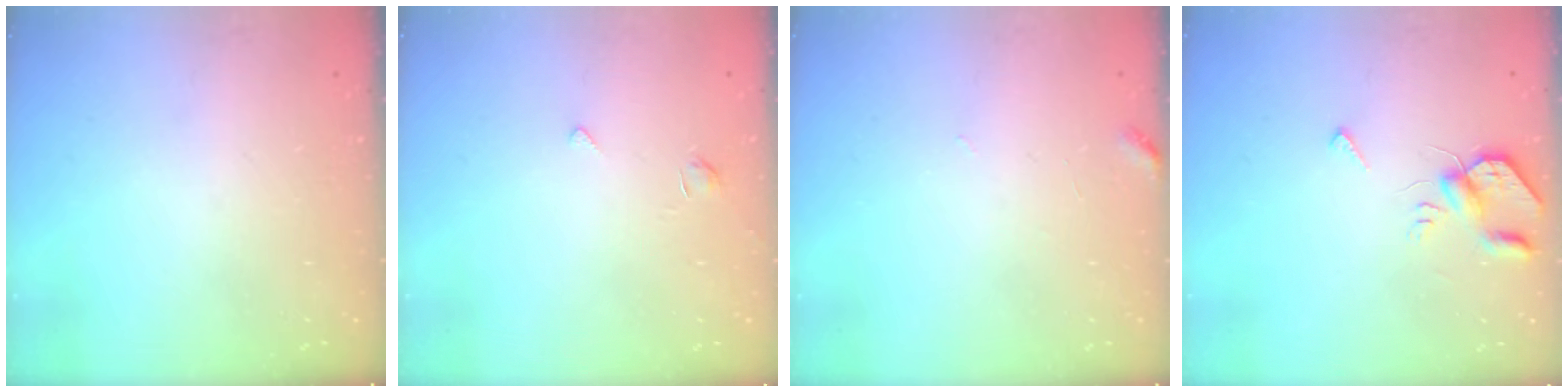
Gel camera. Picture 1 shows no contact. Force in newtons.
{"total": 1.9, "press": 1.8, "slide": 0.4}
{"total": 3.2, "press": 3.2, "slide": 0.4}
{"total": 5.7, "press": 5.7, "slide": 0.6}